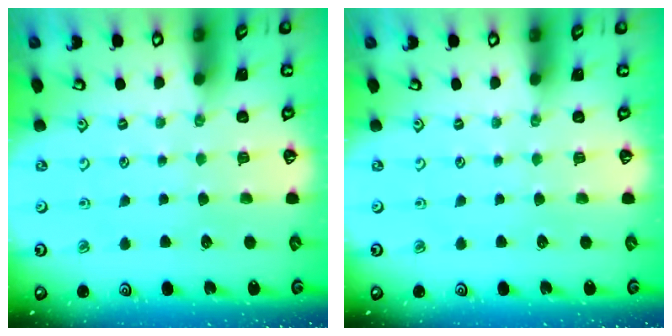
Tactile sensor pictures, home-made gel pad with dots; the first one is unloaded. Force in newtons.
{"total": 0.0}